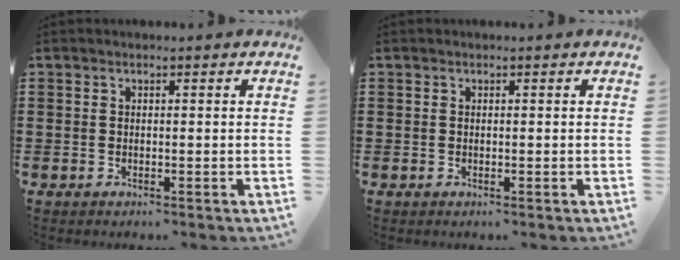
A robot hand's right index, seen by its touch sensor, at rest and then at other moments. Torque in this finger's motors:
{"motor_torque": [-0.01, 0.01, 0.00, 0.00]}